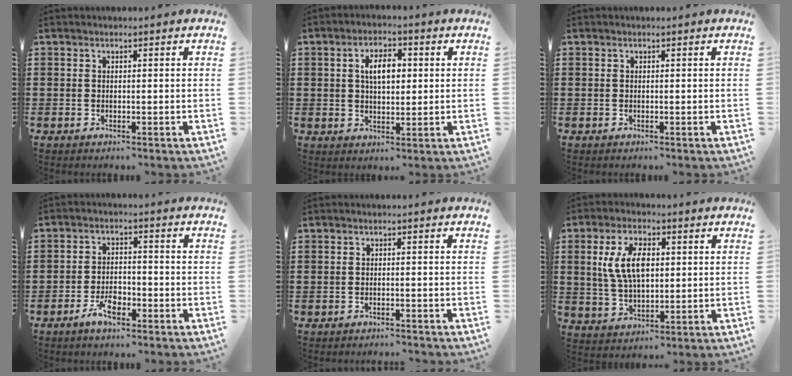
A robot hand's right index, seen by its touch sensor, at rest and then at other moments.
{"total": 4.4, "force": [0.8, 2.3, 3.7], "torque": [-0.070, 0.007, 0.009]}
{"total": 0.0}
{"total": 4.0, "force": [-2.5, 1.7, 2.7], "torque": [-0.050, 0.008, -0.049]}
{"total": 0.8, "force": [-0.8, 0.0, 0.1], "torque": [-0.003, 0.000, -0.016]}
{"total": 8.4, "force": [1.6, 4.3, 7.0], "torque": [-0.151, 0.006, 0.021]}